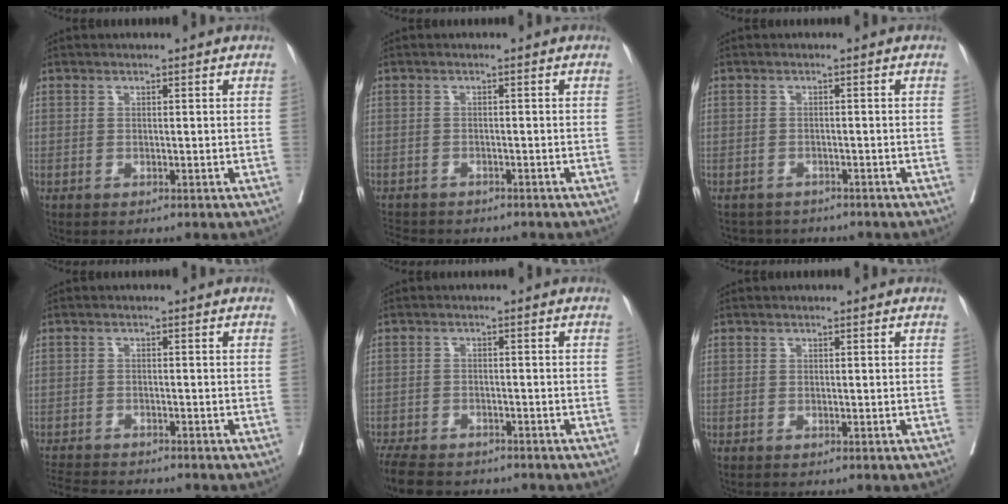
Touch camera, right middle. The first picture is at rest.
{"total": 5.3, "force": [-4.7, 1.9, 1.5], "torque": [-0.027, -0.006, -0.068]}
{"total": 4.0, "force": [-3.7, 1.5, -0.1], "torque": [0.003, 0.000, -0.051]}
{"total": 7.4, "force": [-7.0, 0.7, 2.3], "torque": [-0.035, -0.012, -0.111]}
{"total": 9.7, "force": [-8.2, 3.4, 4.1], "torque": [-0.078, -0.012, -0.123]}
{"total": 0.0}